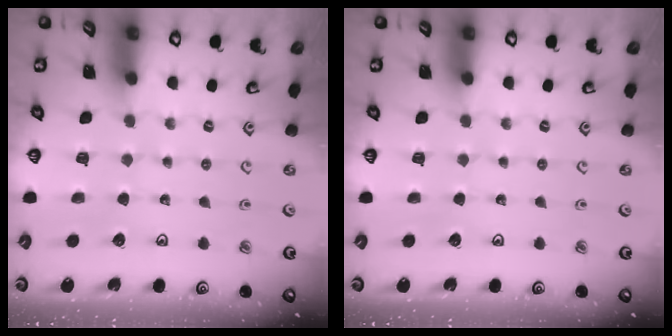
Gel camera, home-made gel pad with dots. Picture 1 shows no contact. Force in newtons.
{"total": 0.0}